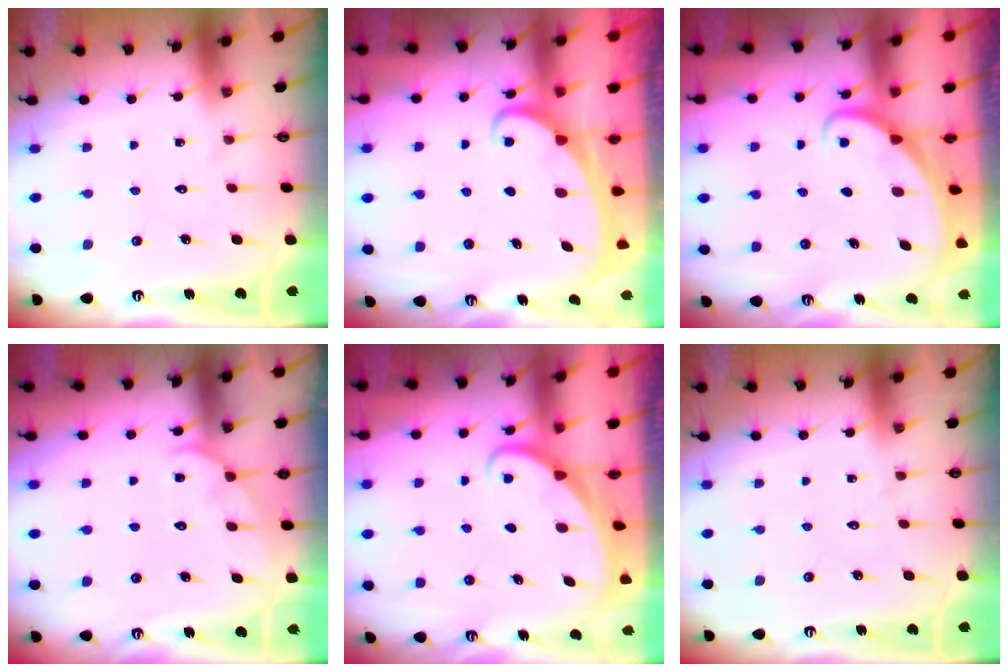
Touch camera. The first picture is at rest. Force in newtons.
{"total": 2.1, "press": 2.1, "slide": 0.3}
{"total": 1.7, "press": 1.7, "slide": 0.1}
{"total": 4.2, "press": 4.2, "slide": 0.3}
{"total": 1.7, "press": 1.7, "slide": 0.1}
{"total": 0.0}